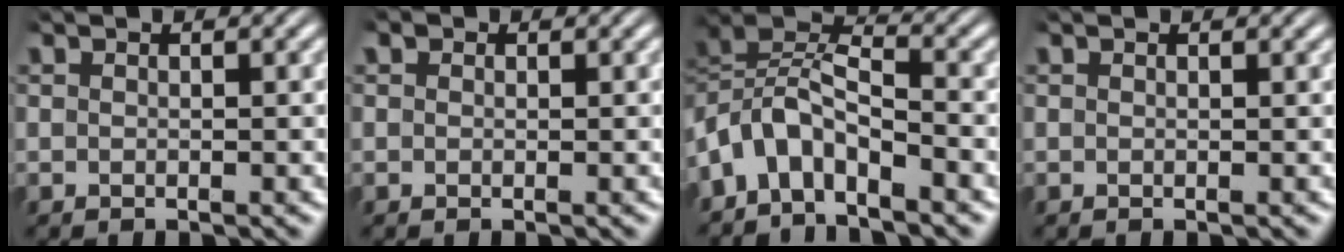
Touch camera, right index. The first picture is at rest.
{"total": 0.6, "force": [0.4, 0.5, 0.2], "torque": [-0.008, -0.007, 0.008]}
{"total": 9.0, "force": [-1.2, 7.5, 4.8], "torque": [-0.121, -0.023, -0.033]}
{"total": 0.0}